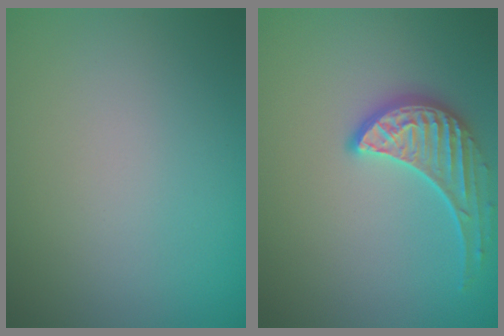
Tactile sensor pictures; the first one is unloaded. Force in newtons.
{"total": 3.3, "press": 3.1, "slide": 1.2}